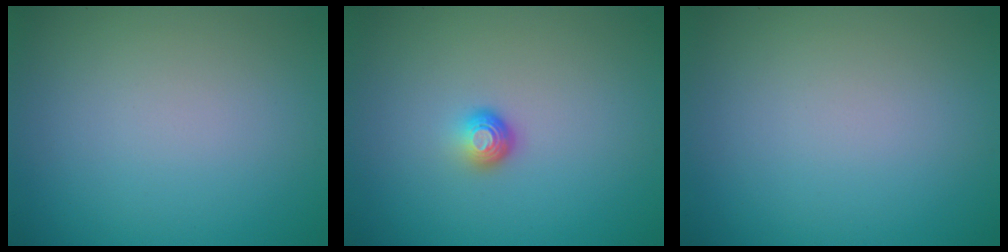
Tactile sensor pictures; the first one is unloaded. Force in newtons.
{"total": 1.6, "press": 1.0, "slide": 1.2}
{"total": 0.0}